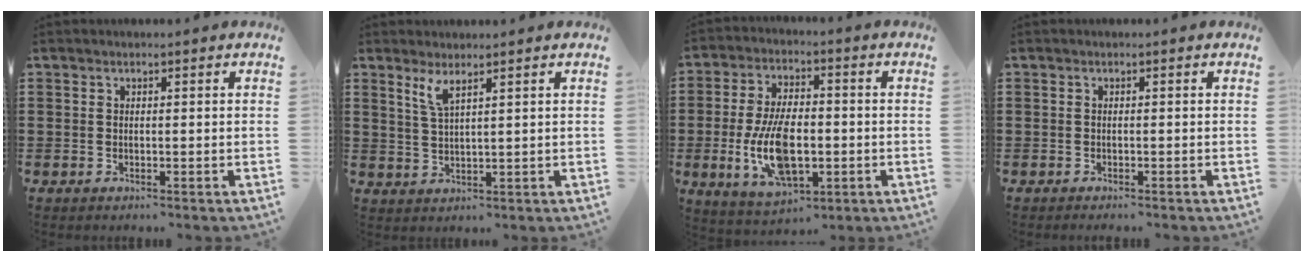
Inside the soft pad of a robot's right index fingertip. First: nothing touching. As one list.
[{"total": 2.9, "force": [2.0, 0.3, 2.1], "torque": [-0.046, 0.002, 0.035]}, {"total": 11.2, "force": [-2.2, 5.6, 9.4], "torque": [-0.203, -0.011, -0.043]}, {"total": 0.5, "force": [-0.5, -0.1, 0.2], "torque": [-0.005, -0.005, -0.009]}]